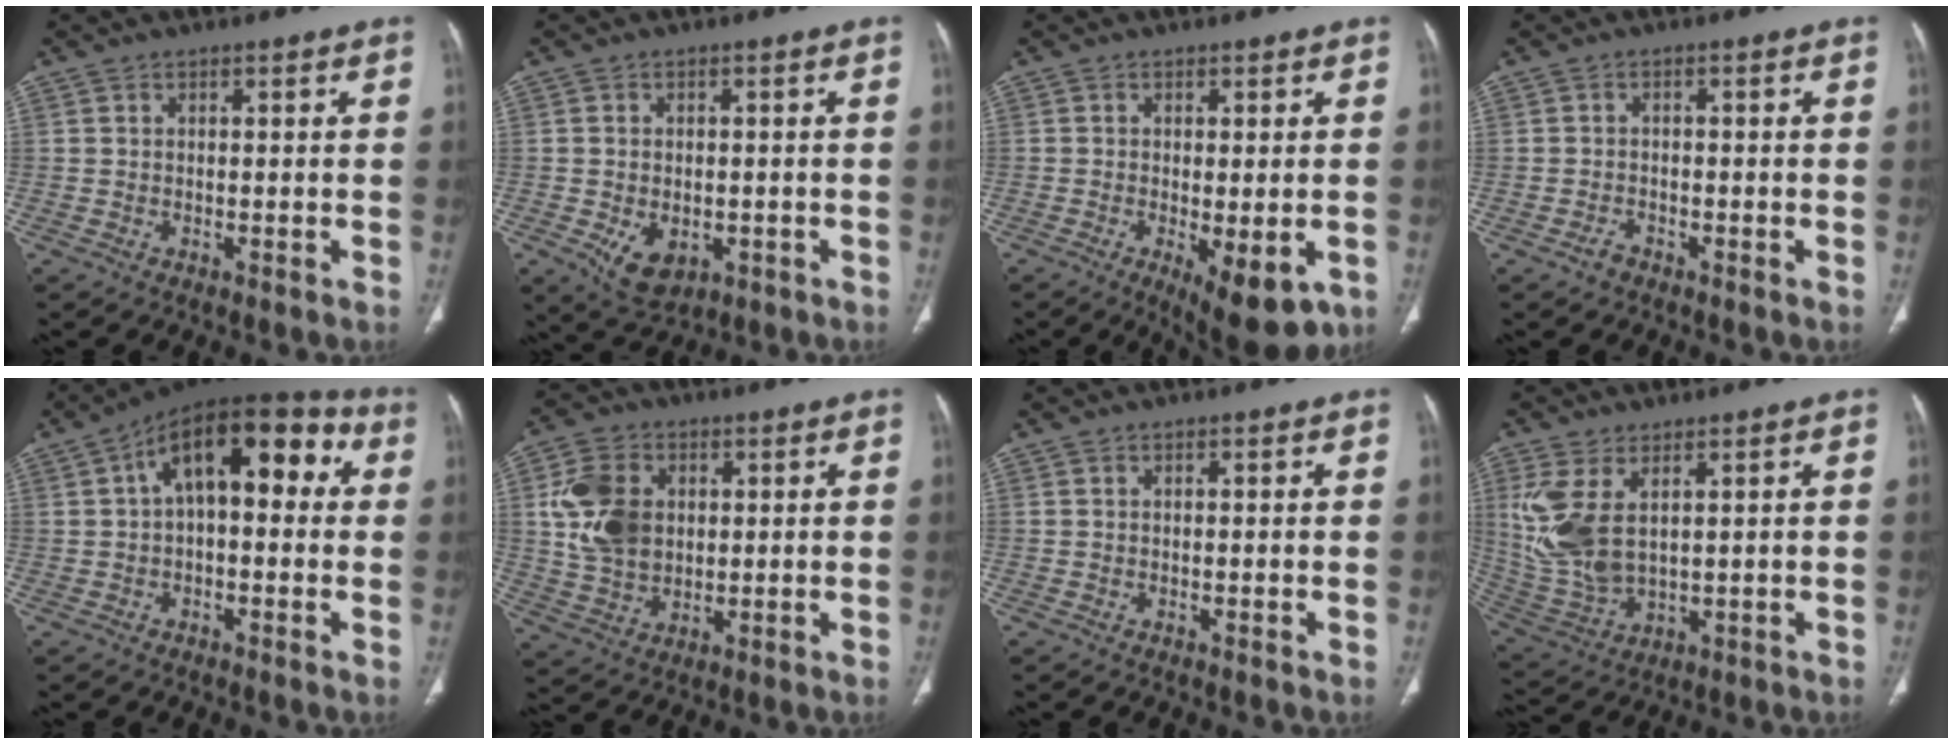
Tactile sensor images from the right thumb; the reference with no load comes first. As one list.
[{"total": 6.9, "force": [-2.1, 4.7, 4.6], "torque": [-0.063, 0.001, -0.018]}, {"total": 9.8, "force": [-3.6, 3.7, 8.3], "torque": [-0.112, -0.014, -0.046]}, {"total": 1.7, "force": [-1.2, 1.0, 0.5], "torque": [-0.013, 0.008, -0.021]}, {"total": 16.8, "force": [3.7, 8.4, 14.0], "torque": [-0.175, 0.045, 0.047]}, {"total": 13.1, "force": [2.1, 9.4, 8.9], "torque": [-0.161, 0.000, 0.043]}, {"total": 0.0}, {"total": 11.6, "force": [3.3, 6.2, 9.2], "torque": [-0.208, -0.013, 0.085]}]